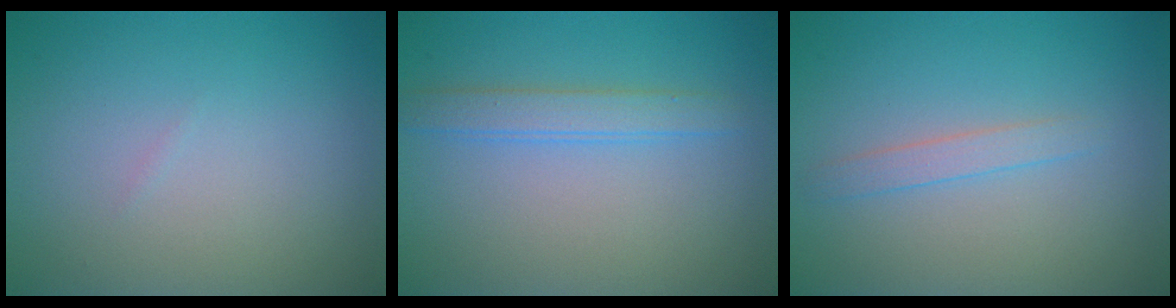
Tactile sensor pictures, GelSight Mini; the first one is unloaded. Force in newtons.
{"total": 2.2, "press": 2.2, "slide": 0.1}
{"total": 1.4, "press": 1.4, "slide": 0.0}